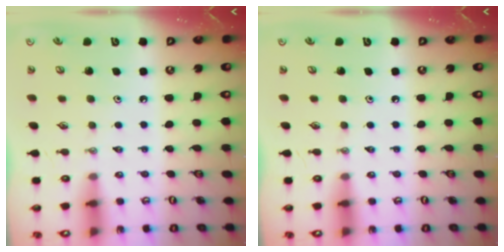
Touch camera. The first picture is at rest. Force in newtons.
{"total": 0.0}